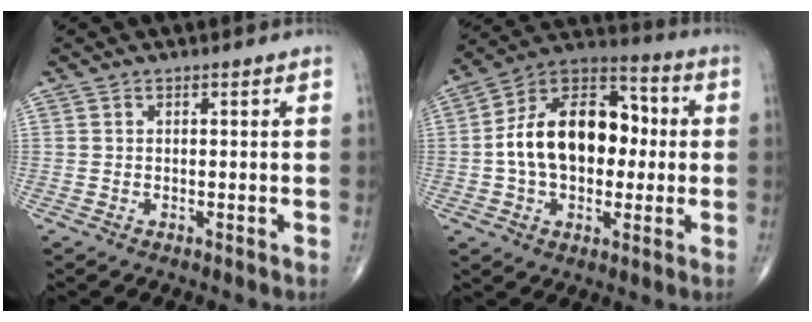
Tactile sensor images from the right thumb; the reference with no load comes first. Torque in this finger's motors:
{"motor_torque": [1.19, 1.20, 1.03, -0.57, 0.22]}